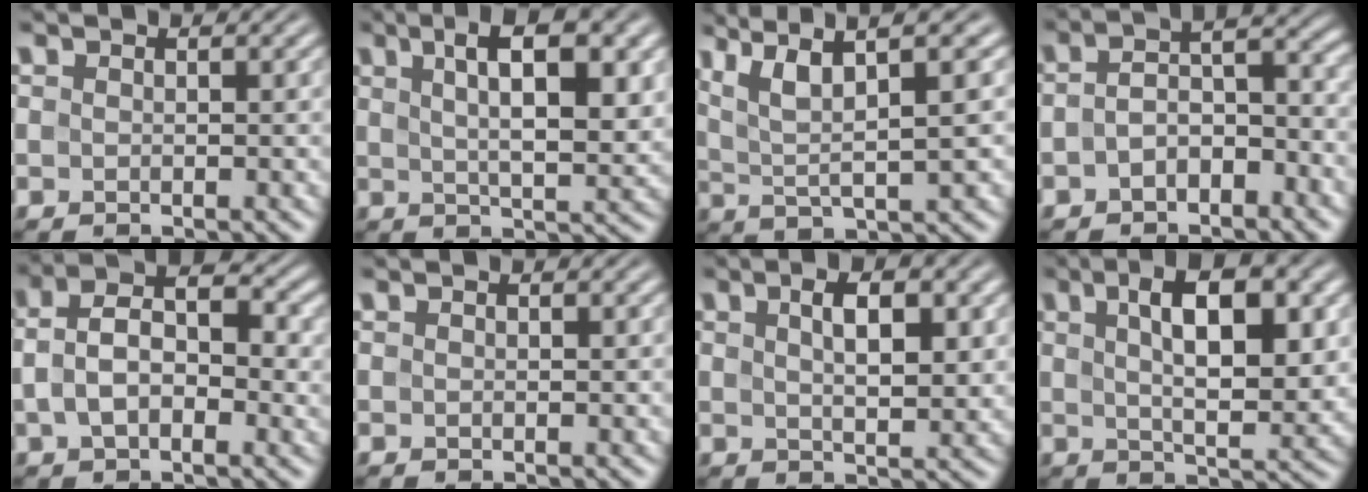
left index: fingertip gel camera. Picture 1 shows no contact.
{"total": 7.8, "force": [2.7, 2.5, 6.9], "torque": [-0.100, 0.005, 0.043]}
{"total": 7.1, "force": [3.7, 1.6, 5.9], "torque": [-0.109, 0.014, 0.070]}
{"total": 4.2, "force": [-1.7, 2.3, 3.1], "torque": [-0.054, 0.011, -0.037]}
{"total": 6.7, "force": [0.0, 4.0, 5.3], "torque": [-0.091, 0.016, -0.010]}
{"total": 0.0}
{"total": 4.2, "force": [1.4, 1.7, 3.5], "torque": [-0.063, 0.001, 0.028]}
{"total": 7.9, "force": [2.4, 2.8, 7.0], "torque": [-0.105, 0.004, 0.038]}